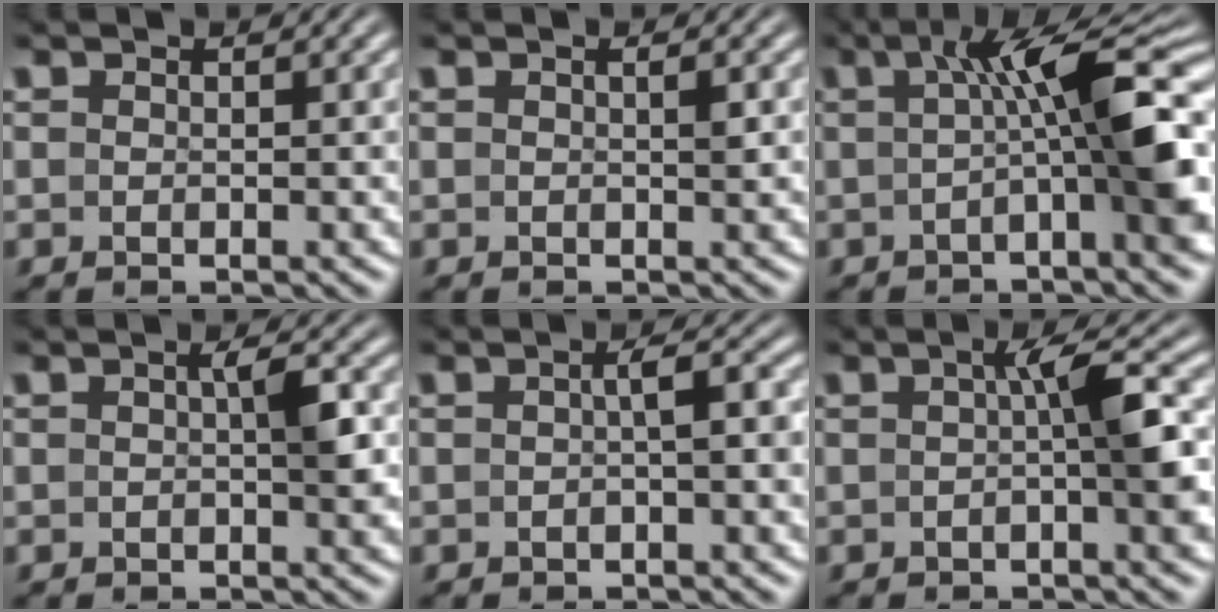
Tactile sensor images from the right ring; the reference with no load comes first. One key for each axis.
{"total": 0.7, "fx": 0.0, "fy": 0.0, "fz": 0.7, "tx": -0.013, "ty": -0.001, "tz": 0.000}
{"total": 8.3, "fx": -0.1, "fy": 1.4, "fz": 8.2, "tx": -0.124, "ty": 0.006, "tz": 0.002}
{"total": 2.1, "fx": -0.1, "fy": 0.2, "fz": 2.1, "tx": -0.027, "ty": 0.002, "tz": -0.002}
{"total": 1.6, "fx": -0.4, "fy": 0.0, "fz": 1.5, "tx": -0.016, "ty": 0.004, "tz": -0.007}
{"total": 4.0, "fx": -0.3, "fy": 0.1, "fz": 4.0, "tx": -0.058, "ty": 0.007, "tz": -0.004}